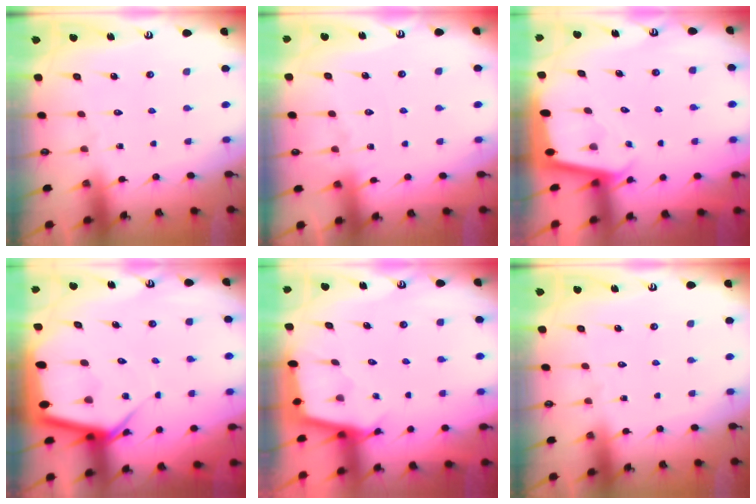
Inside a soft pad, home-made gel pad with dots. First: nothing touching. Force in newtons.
{"total": 4.8, "press": 4.8, "slide": 0.6}
{"total": 1.9, "press": 1.9, "slide": 0.1}
{"total": 9.6, "press": 9.6, "slide": 0.8}
{"total": 2.5, "press": 2.5, "slide": 0.2}
{"total": 0.0}